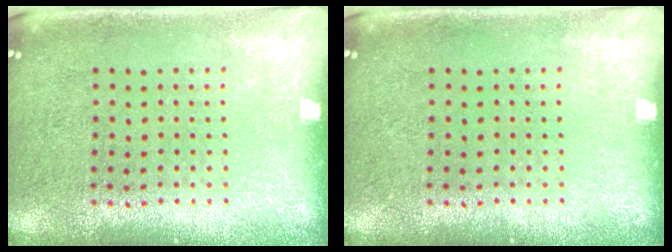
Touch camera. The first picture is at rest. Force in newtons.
{"total": 0.0}